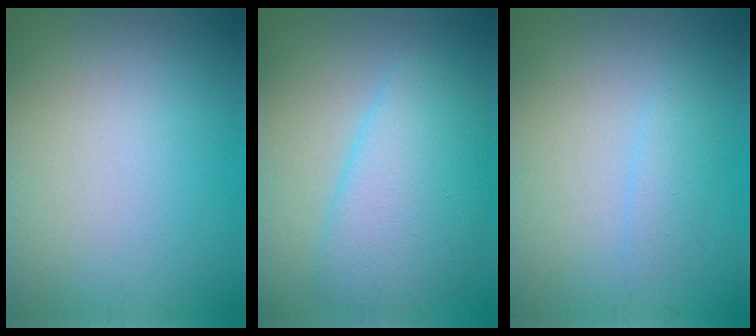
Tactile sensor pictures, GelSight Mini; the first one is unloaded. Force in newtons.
{"total": 5.5, "press": 5.5, "slide": 0.3}
{"total": 1.2, "press": 1.2, "slide": 0.1}